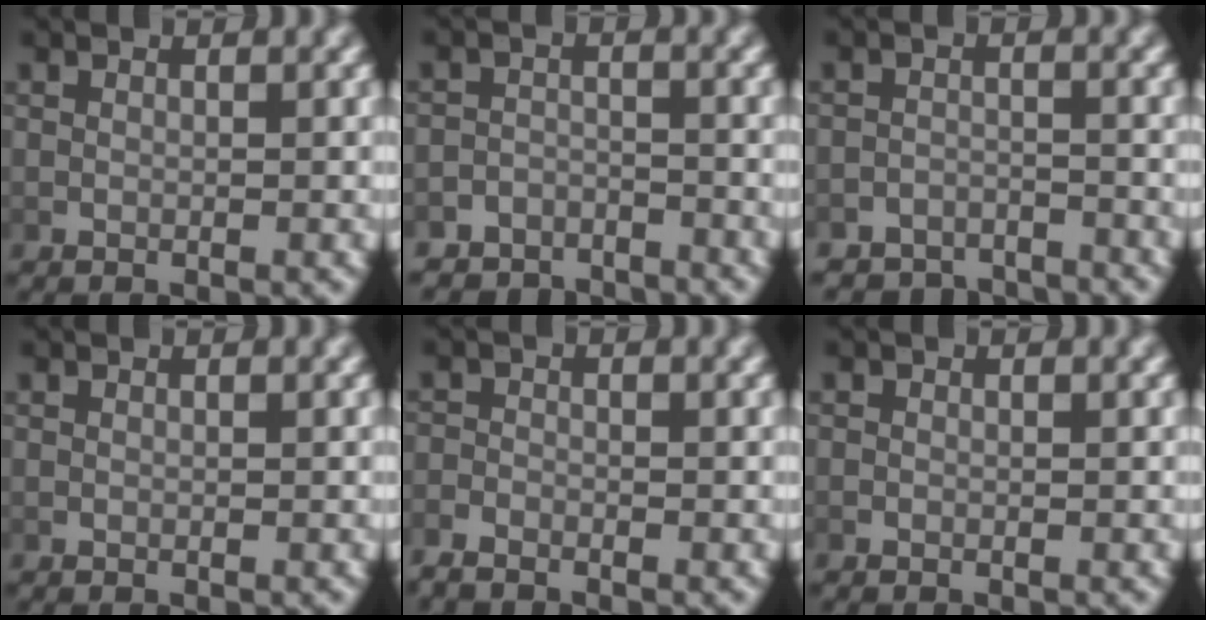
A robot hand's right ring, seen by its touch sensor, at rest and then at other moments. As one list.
[{"total": 5.3, "force": [-5.0, 1.7, 0.0], "torque": [0.011, -0.017, -0.084]}, {"total": 5.7, "force": [-5.5, 1.6, 0.1], "torque": [0.013, -0.017, -0.091]}, {"total": 0.0}, {"total": 1.7, "force": [-1.6, 0.4, 0.2], "torque": [-0.005, -0.007, -0.032]}, {"total": 0.0}]